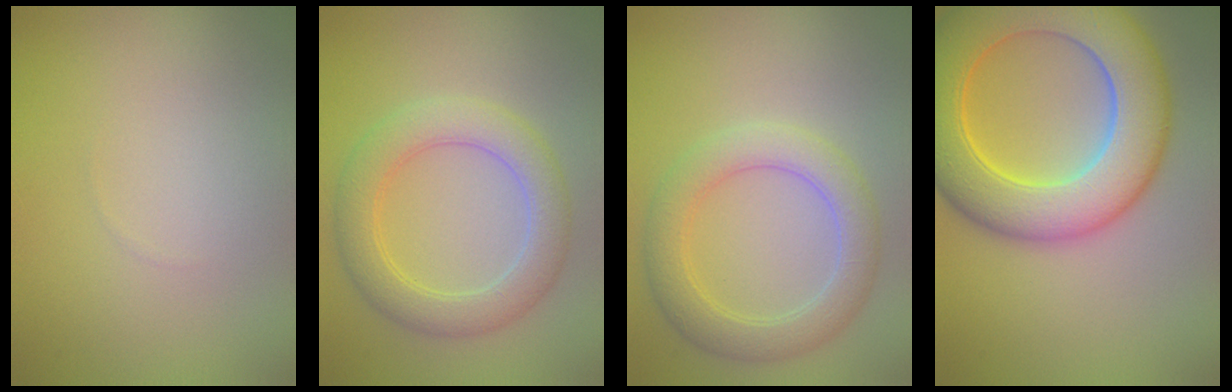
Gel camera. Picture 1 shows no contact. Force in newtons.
{"total": 4.6, "press": 4.6, "slide": 0.2}
{"total": 4.2, "press": 4.2, "slide": 0.1}
{"total": 11.0, "press": 11.0, "slide": 0.2}